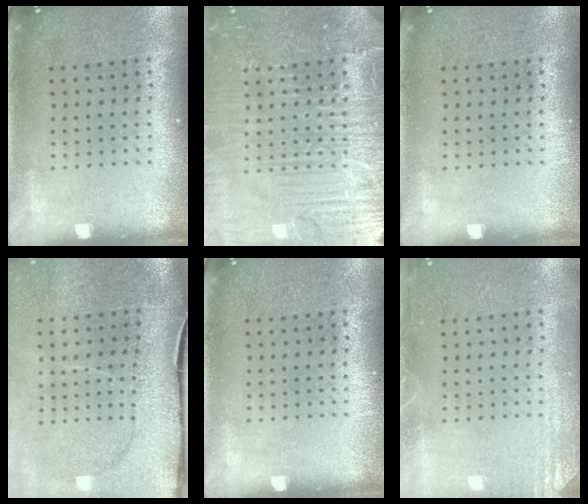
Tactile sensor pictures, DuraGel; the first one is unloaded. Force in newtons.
{"total": 7.6, "press": 7.6, "slide": 0.9}
{"total": 0.0}
{"total": 3.9, "press": 3.2, "slide": 2.3}
{"total": 0.0}
{"total": 2.0, "press": 2.0, "slide": 0.4}